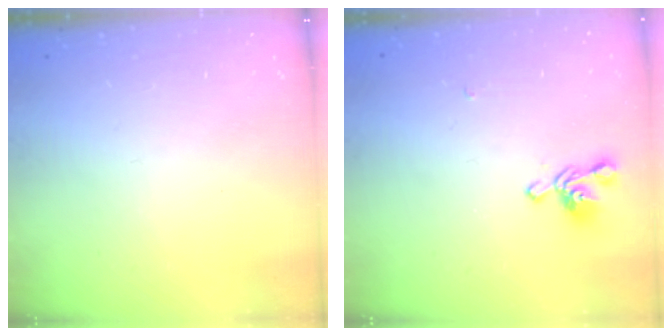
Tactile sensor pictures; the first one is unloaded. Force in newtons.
{"total": 1.8, "press": 1.6, "slide": 0.9}